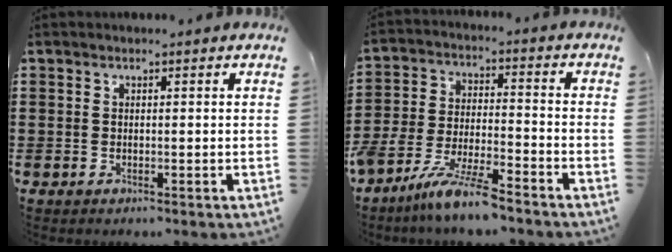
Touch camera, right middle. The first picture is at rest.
{"total": 9.0, "force": [-8.1, 0.2, 4.0], "torque": [-0.087, 0.002, -0.160]}